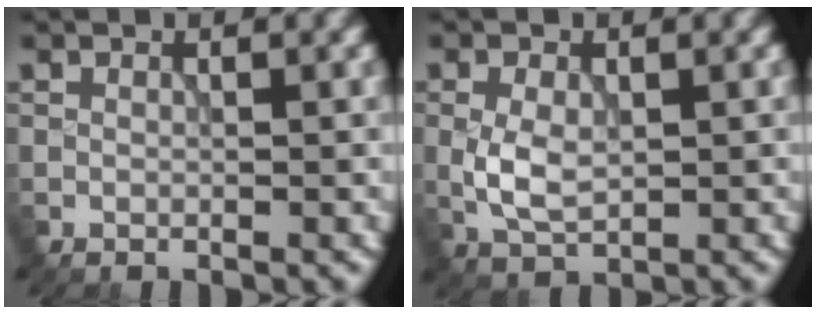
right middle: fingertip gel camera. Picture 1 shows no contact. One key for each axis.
{"total": 3.4, "fx": -0.1, "fy": 2.1, "fz": 2.7, "tx": -0.060, "ty": -0.001, "tz": 0.001}